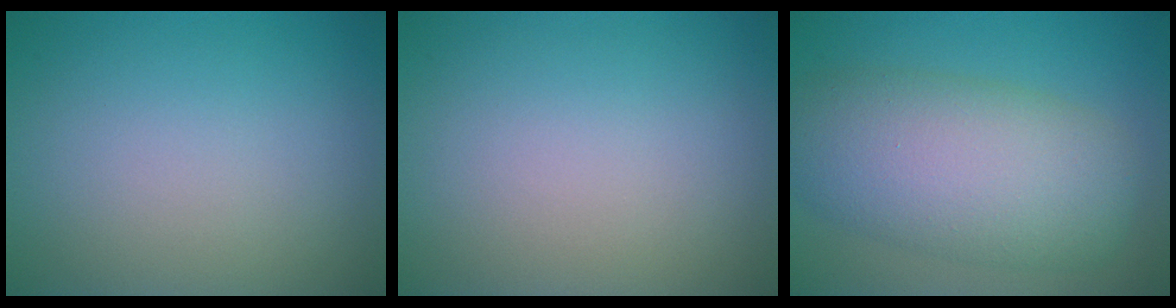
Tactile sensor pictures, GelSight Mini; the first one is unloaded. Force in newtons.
{"total": 0.0}
{"total": 9.1, "press": 9.0, "slide": 0.4}